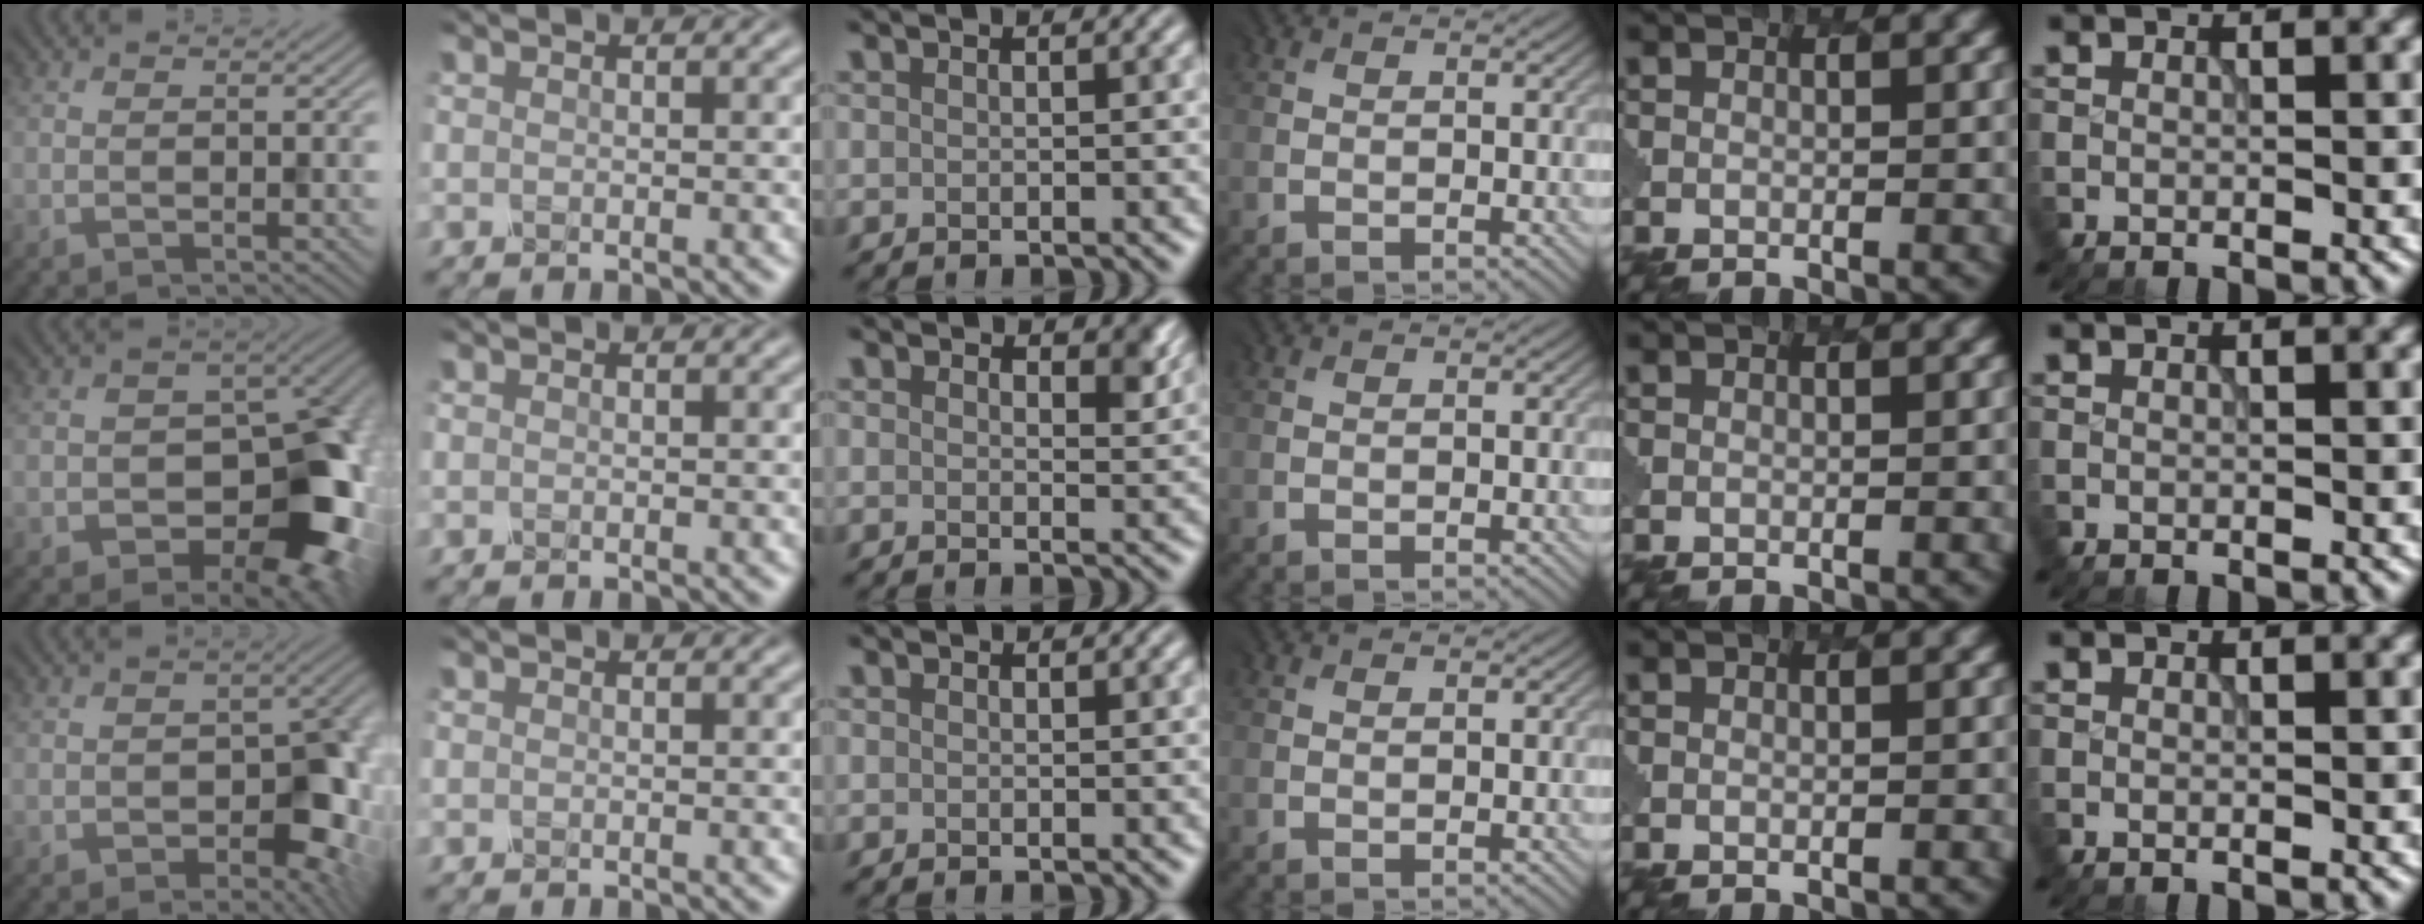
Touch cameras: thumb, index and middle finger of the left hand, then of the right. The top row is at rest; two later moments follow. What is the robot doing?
{"motion": "dispense", "object": "toothpaste"}